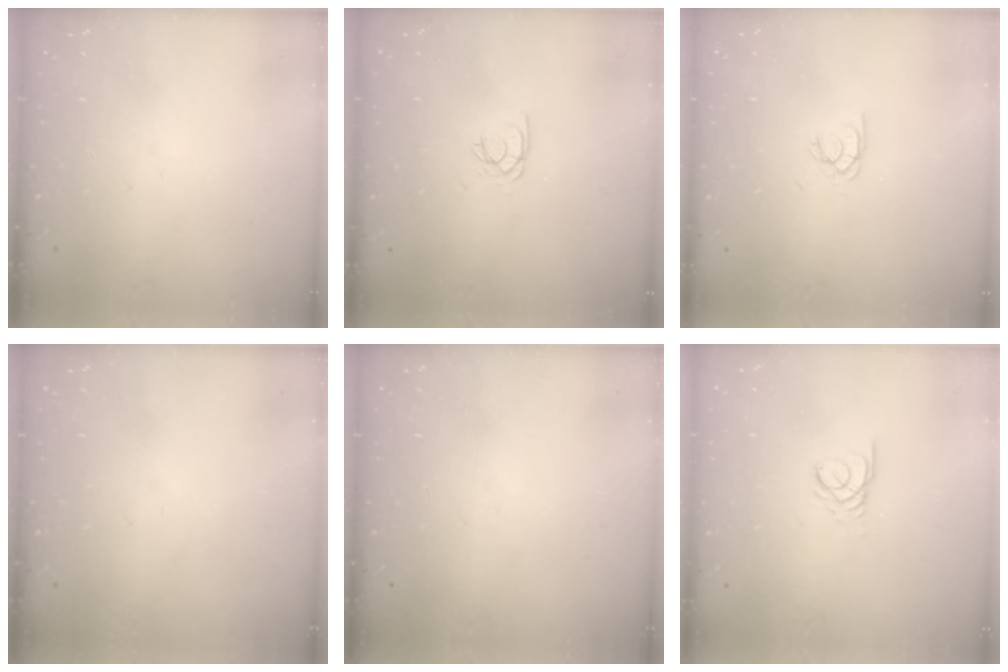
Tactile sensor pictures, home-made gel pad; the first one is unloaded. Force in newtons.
{"total": 2.5, "press": 2.5, "slide": 0.1}
{"total": 1.9, "press": 1.9, "slide": 0.2}
{"total": 0.0}
{"total": 0.0}
{"total": 2.7, "press": 2.7, "slide": 0.3}